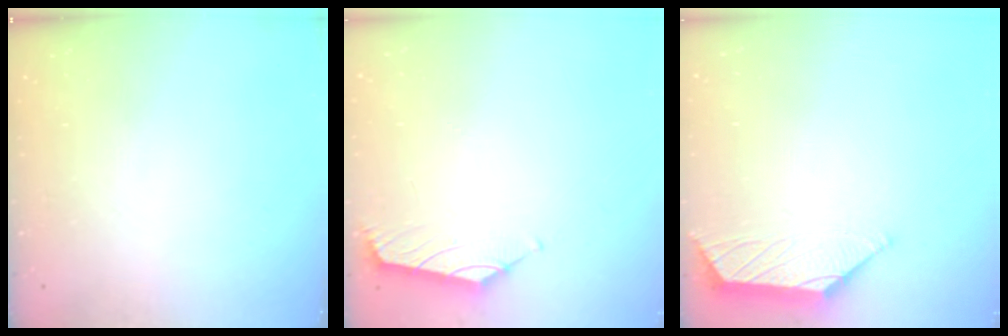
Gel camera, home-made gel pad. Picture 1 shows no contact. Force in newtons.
{"total": 0.7, "press": 0.6, "slide": 0.2}
{"total": 0.9, "press": 0.8, "slide": 0.4}